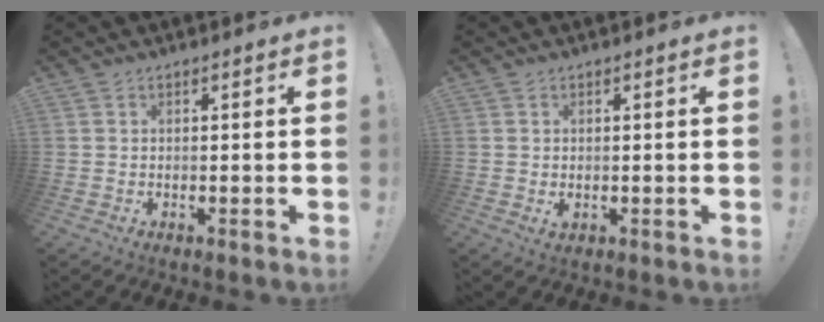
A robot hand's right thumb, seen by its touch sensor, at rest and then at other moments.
{"total": 0.8, "force": [0.6, 0.3, 0.4], "torque": [0.001, -0.003, 0.008]}